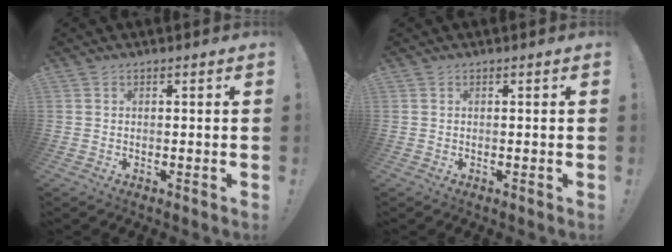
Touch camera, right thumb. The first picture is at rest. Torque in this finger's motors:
{"motor_torque": [0.00, 0.00, 0.07, -0.08, 0.00]}